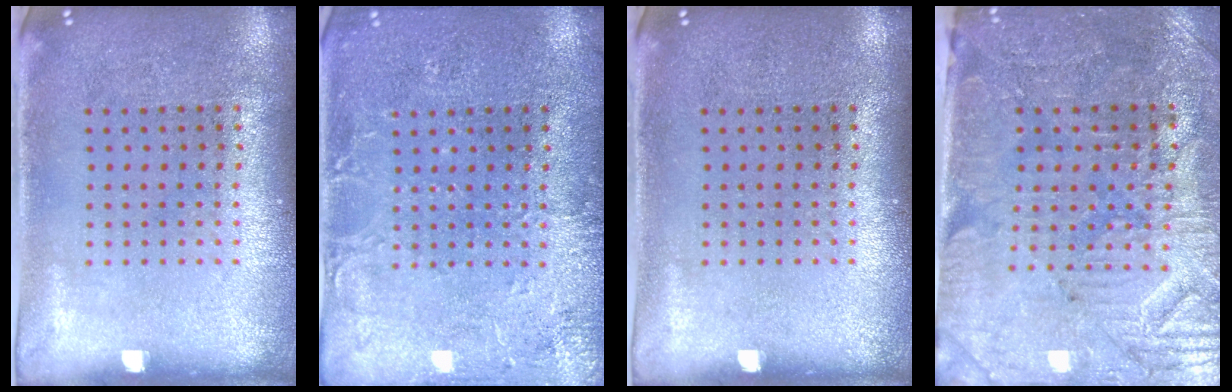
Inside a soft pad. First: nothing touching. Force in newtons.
{"total": 2.9, "press": 2.9, "slide": 0.4}
{"total": 0.0}
{"total": 3.8, "press": 3.5, "slide": 1.3}